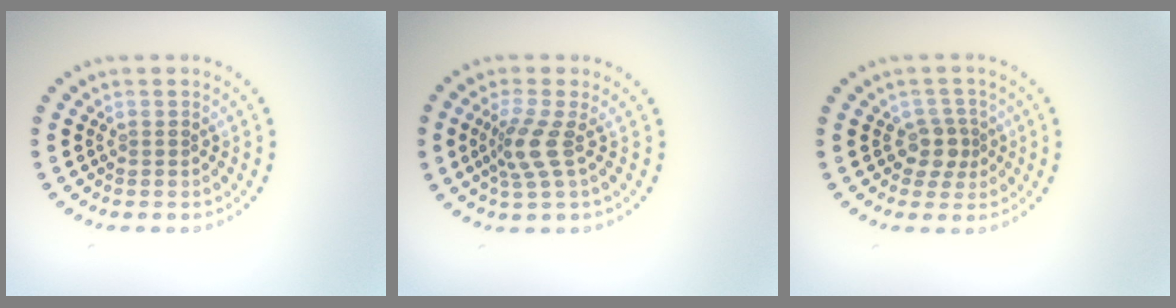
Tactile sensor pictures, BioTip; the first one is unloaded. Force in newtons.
{"total": 2.8, "press": 2.1, "slide": 1.9}
{"total": 2.2, "press": 1.8, "slide": 1.3}